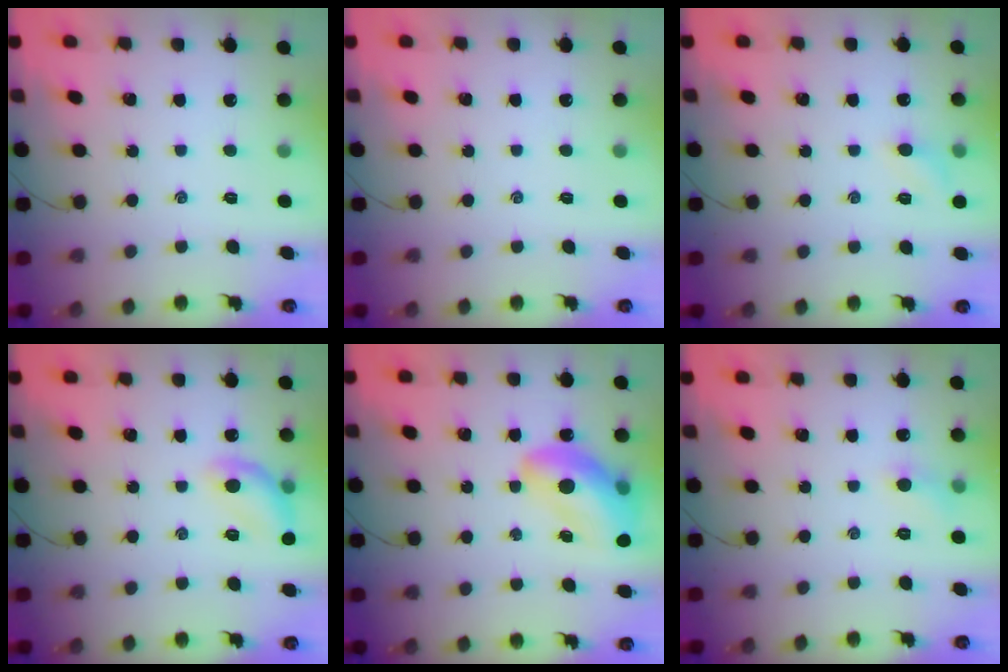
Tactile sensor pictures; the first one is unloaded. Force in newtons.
{"total": 0.0}
{"total": 5.7, "press": 5.5, "slide": 1.7}
{"total": 10.2, "press": 10.2, "slide": 0.4}
{"total": 15.9, "press": 15.3, "slide": 4.6}
{"total": 4.3, "press": 4.0, "slide": 1.4}